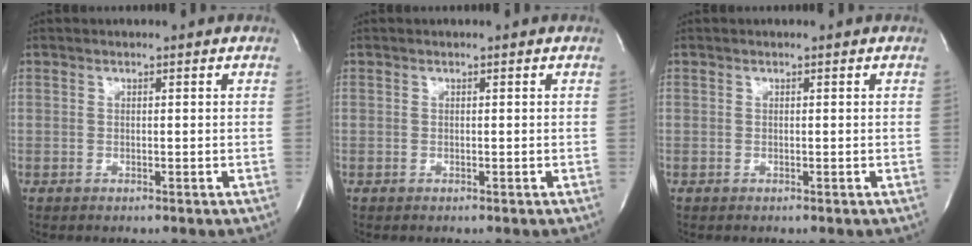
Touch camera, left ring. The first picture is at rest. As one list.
[{"total": 0.0}, {"total": 0.0}]